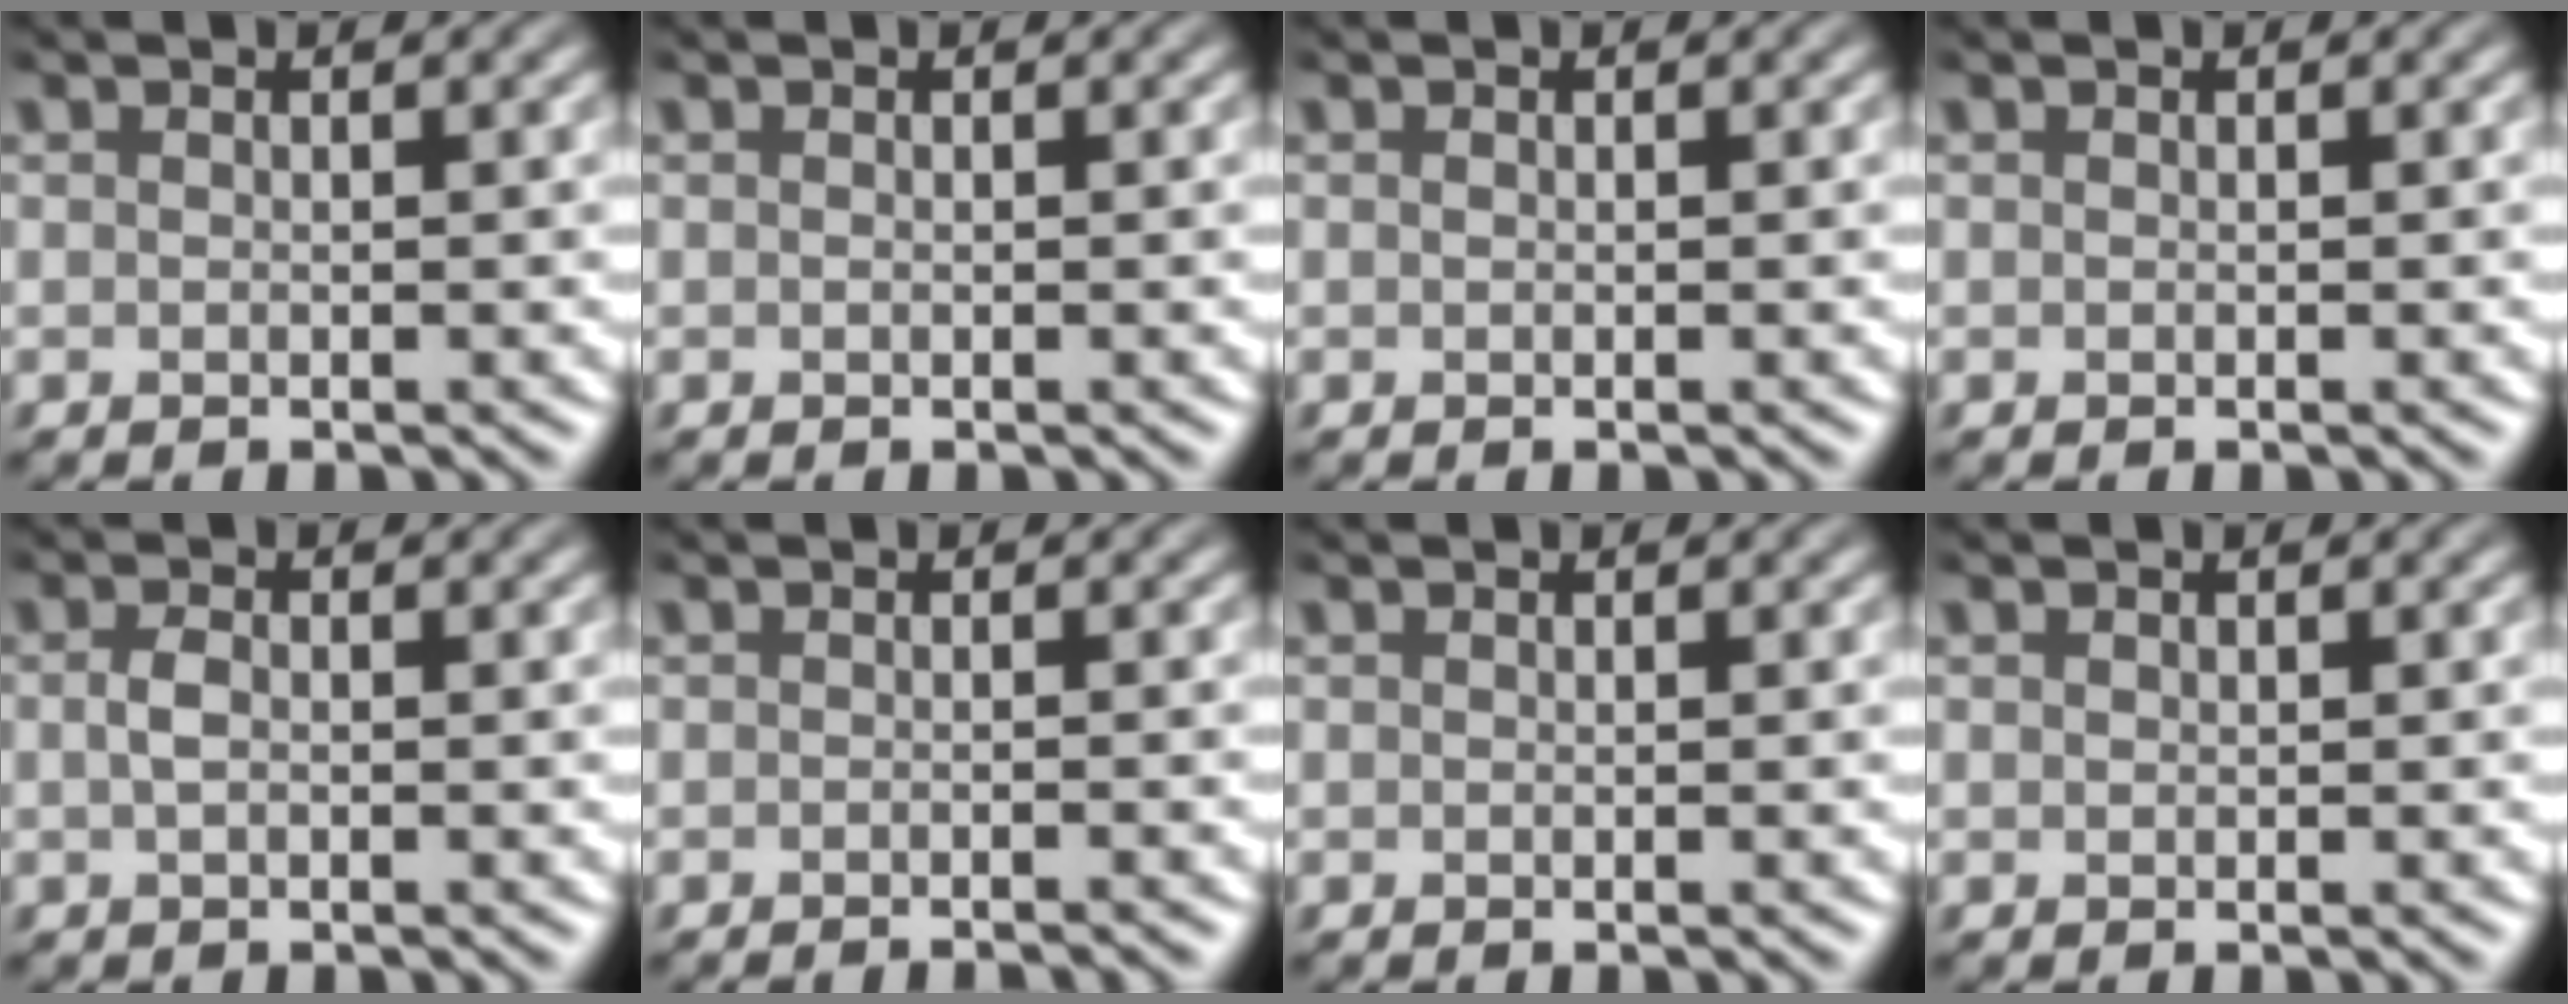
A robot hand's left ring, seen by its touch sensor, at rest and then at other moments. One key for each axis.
{"total": 0.0}
{"total": 0.0}
{"total": 0.0}
{"total": 1.3, "fx": -0.1, "fy": 0.6, "fz": 1.1, "tx": -0.028, "ty": 0.001, "tz": -0.004}
{"total": 1.8, "fx": -1.4, "fy": 0.4, "fz": 1.1, "tx": 0.002, "ty": 0.000, "tz": -0.020}
{"total": 0.0}
{"total": 0.0}